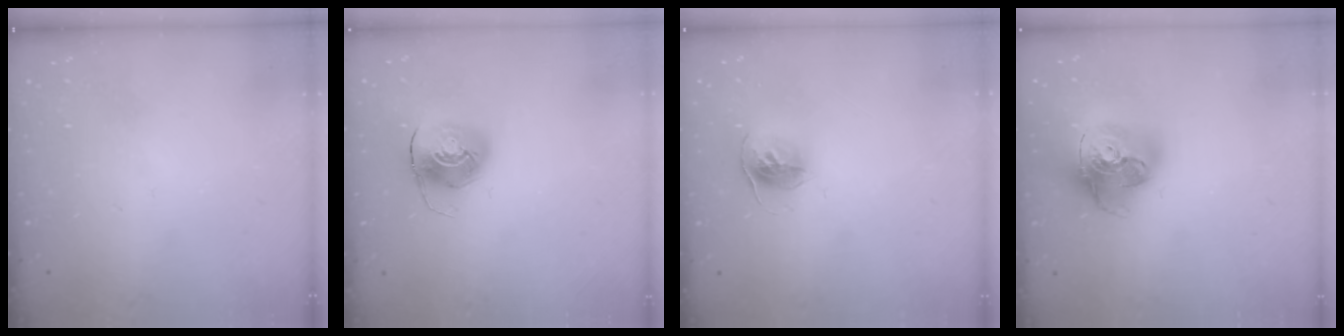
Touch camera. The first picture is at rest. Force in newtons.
{"total": 8.6, "press": 8.6, "slide": 0.6}
{"total": 11.1, "press": 11.1, "slide": 0.9}
{"total": 20.5, "press": 20.4, "slide": 2.4}